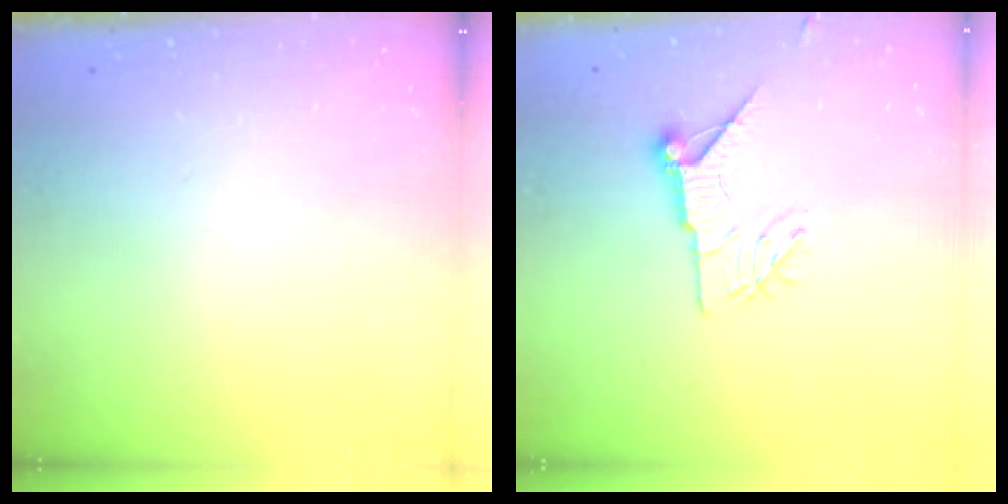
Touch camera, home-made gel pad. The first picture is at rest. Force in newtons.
{"total": 9.9, "press": 9.9, "slide": 1.0}